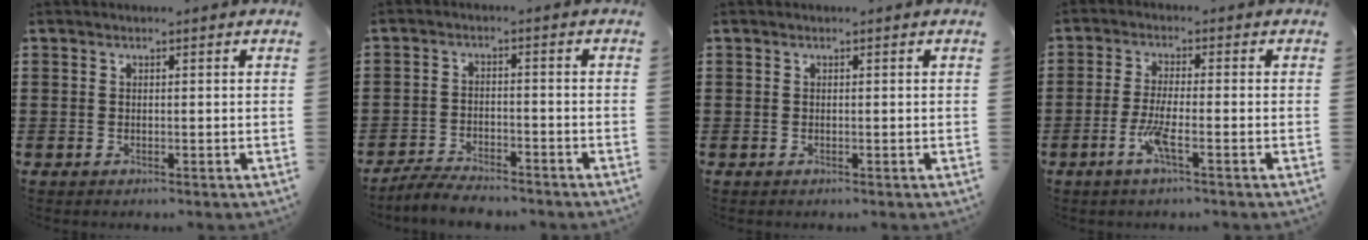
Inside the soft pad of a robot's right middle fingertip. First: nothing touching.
{"total": 3.8, "force": [-3.7, 0.4, 0.8], "torque": [-0.016, 0.008, -0.078]}
{"total": 0.0}
{"total": 4.5, "force": [-2.0, 0.5, 3.9], "torque": [-0.089, -0.007, -0.043]}